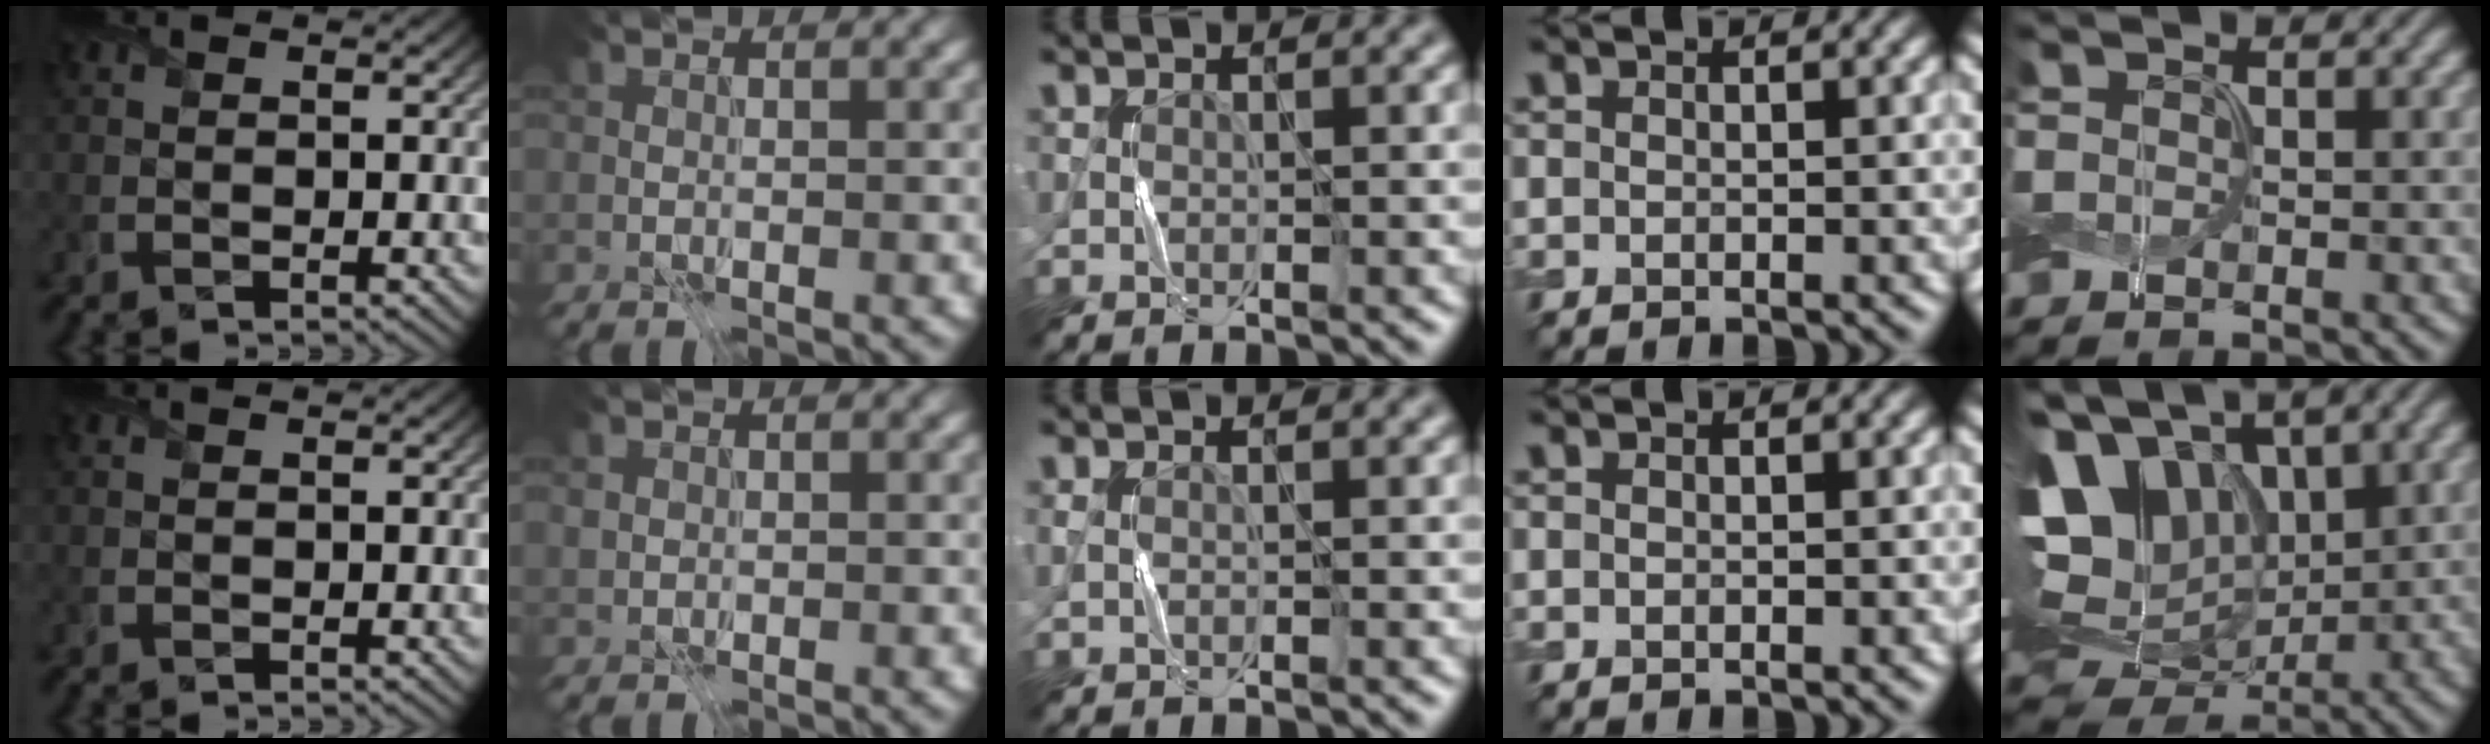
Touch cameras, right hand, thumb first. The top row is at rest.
{"index": {"total": 0.8, "force": [0.1, 0.8, 0.2], "torque": [-0.007, -0.004, 0.002]}, "little": {"total": 16.1, "force": [4.9, 10.8, 10.9], "torque": [-0.231, 0.032, 0.094]}}